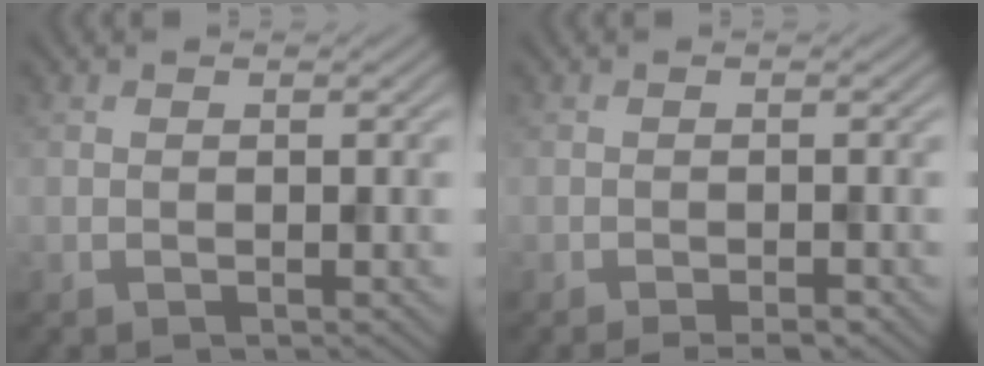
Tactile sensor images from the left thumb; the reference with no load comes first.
{"total": 1.8, "force": [-1.4, 0.2, 1.2], "torque": [-0.015, 0.002, -0.019]}